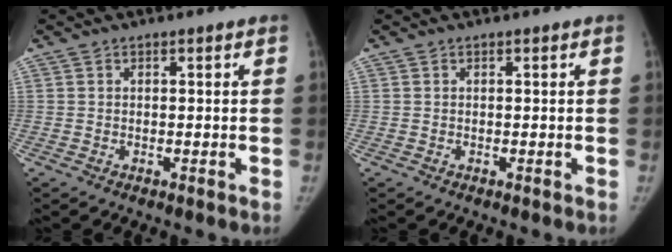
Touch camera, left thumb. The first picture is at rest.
{"total": 0.0}